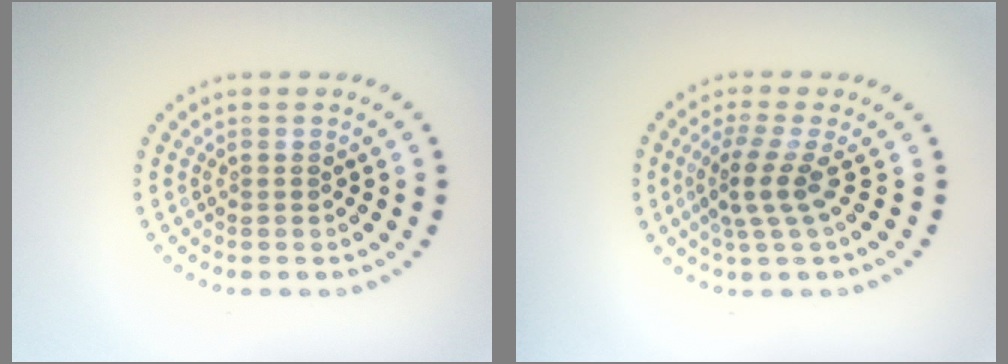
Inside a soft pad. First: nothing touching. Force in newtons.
{"total": 3.0, "press": 2.0, "slide": 2.3}